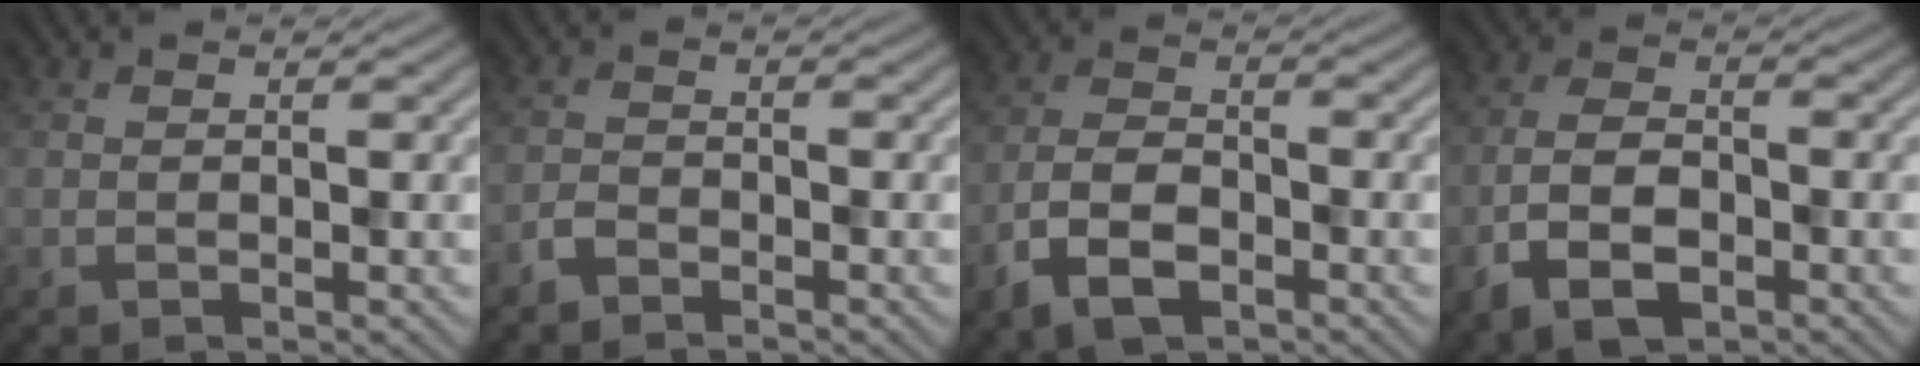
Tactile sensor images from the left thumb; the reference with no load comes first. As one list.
[{"total": 1.8, "force": [-1.6, 0.6, 0.6], "torque": [-0.012, 0.002, -0.038]}, {"total": 6.5, "force": [-3.5, 3.2, 4.5], "torque": [-0.096, -0.002, -0.078]}, {"total": 7.2, "force": [-3.4, 3.6, 5.2], "torque": [-0.113, -0.005, -0.073]}]